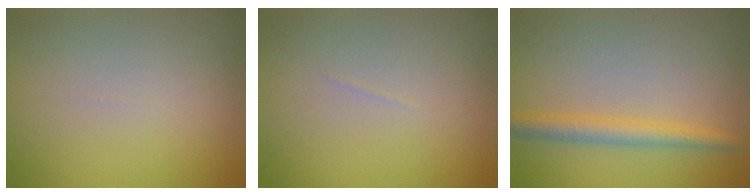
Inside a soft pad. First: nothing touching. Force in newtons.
{"total": 0.0}
{"total": 2.7, "press": 2.7, "slide": 0.1}